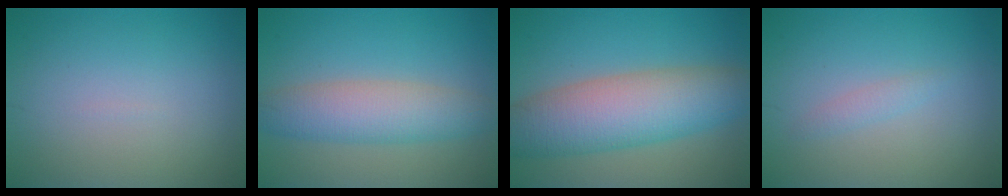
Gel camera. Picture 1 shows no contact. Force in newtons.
{"total": 5.2, "press": 5.2, "slide": 0.1}
{"total": 8.8, "press": 8.8, "slide": 0.4}
{"total": 1.0, "press": 1.0, "slide": 0.0}